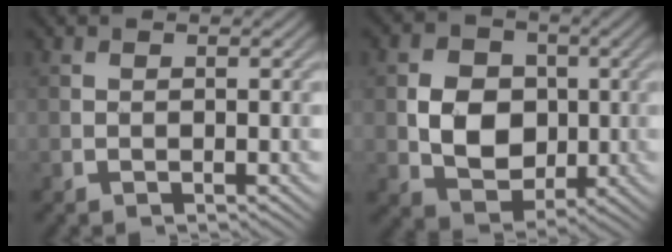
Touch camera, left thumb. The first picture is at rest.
{"total": 7.3, "force": [0.0, 5.9, 4.2], "torque": [-0.090, 0.001, -0.008]}